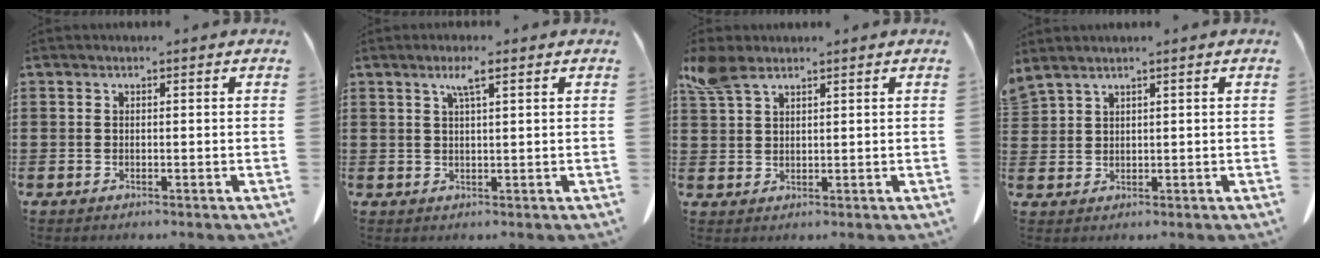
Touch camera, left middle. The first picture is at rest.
{"total": 3.3, "force": [2.0, 0.2, 2.6], "torque": [-0.055, 0.004, 0.032]}
{"total": 4.2, "force": [2.9, 2.1, 2.2], "torque": [-0.053, 0.006, 0.056]}
{"total": 1.5, "force": [1.4, 0.0, 0.4], "torque": [-0.010, -0.002, 0.028]}